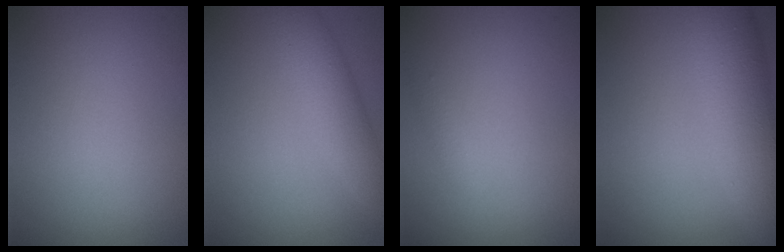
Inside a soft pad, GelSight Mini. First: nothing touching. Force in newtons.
{"total": 3.7, "press": 3.7, "slide": 0.1}
{"total": 0.8, "press": 0.8, "slide": 0.0}
{"total": 7.5, "press": 7.5, "slide": 0.2}